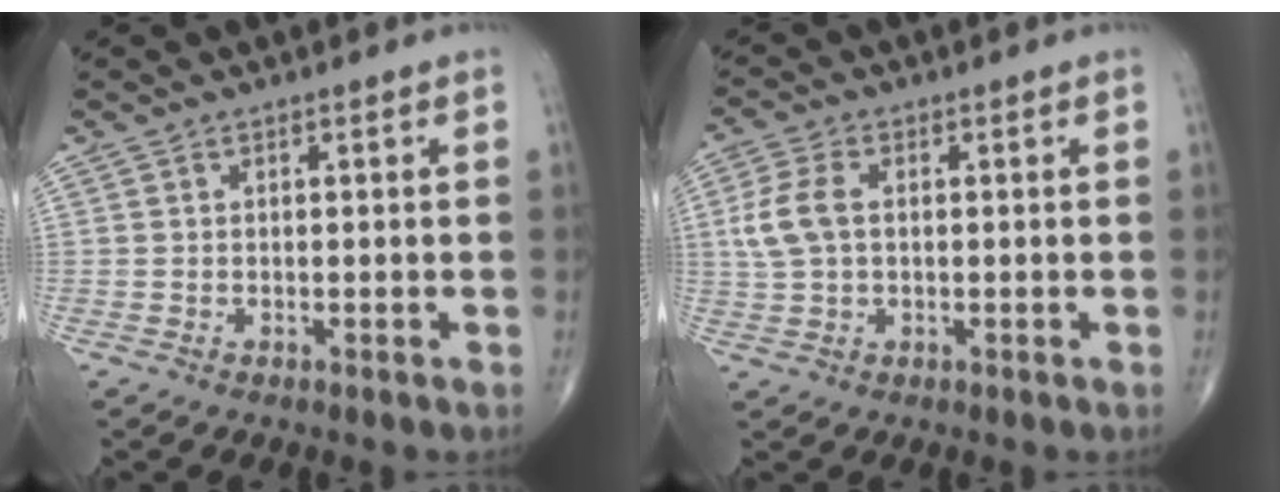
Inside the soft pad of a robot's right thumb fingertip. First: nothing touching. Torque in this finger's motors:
{"motor_torque": [-0.54, 0.34, 0.78, 0.21, 0.09]}